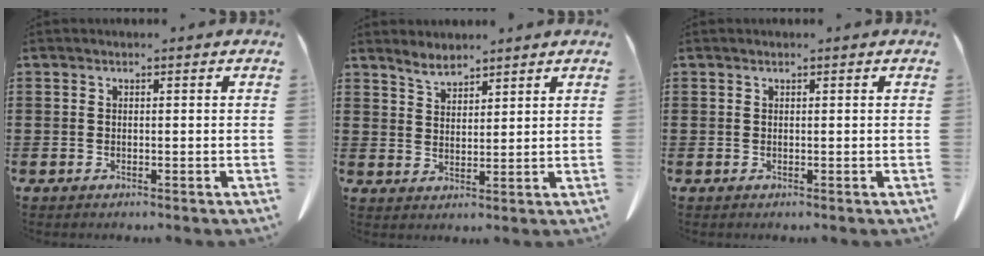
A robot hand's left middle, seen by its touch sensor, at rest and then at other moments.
{"total": 3.3, "force": [3.0, 1.0, 1.0], "torque": [-0.029, -0.004, 0.057]}
{"total": 0.0}